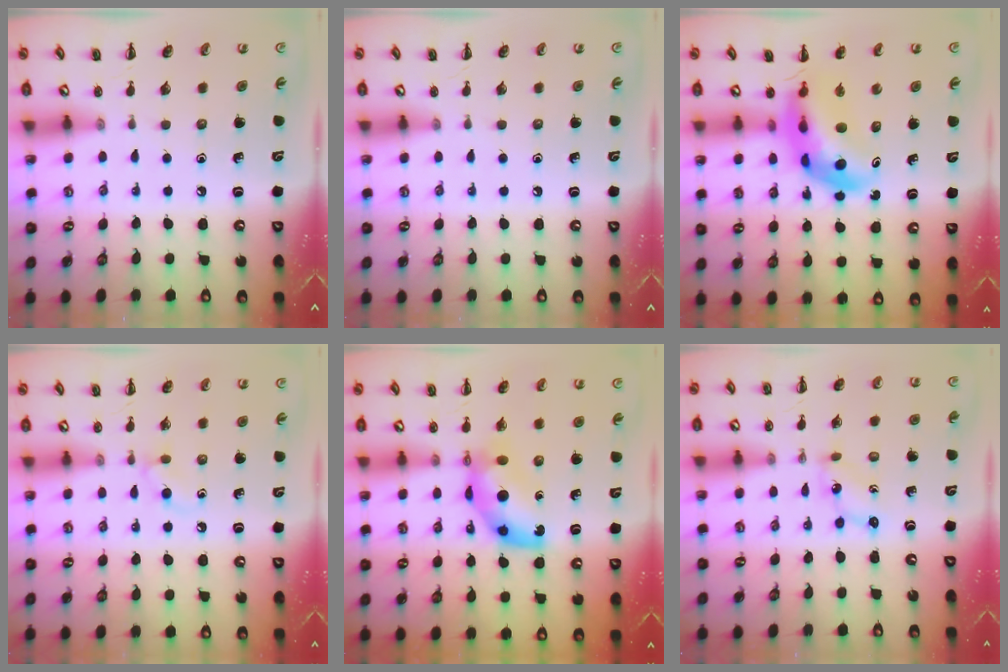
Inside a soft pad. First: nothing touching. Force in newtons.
{"total": 0.7, "press": 0.6, "slide": 0.4}
{"total": 7.2, "press": 6.8, "slide": 2.4}
{"total": 2.9, "press": 2.6, "slide": 1.3}
{"total": 8.0, "press": 7.9, "slide": 1.2}
{"total": 1.3, "press": 1.2, "slide": 0.5}